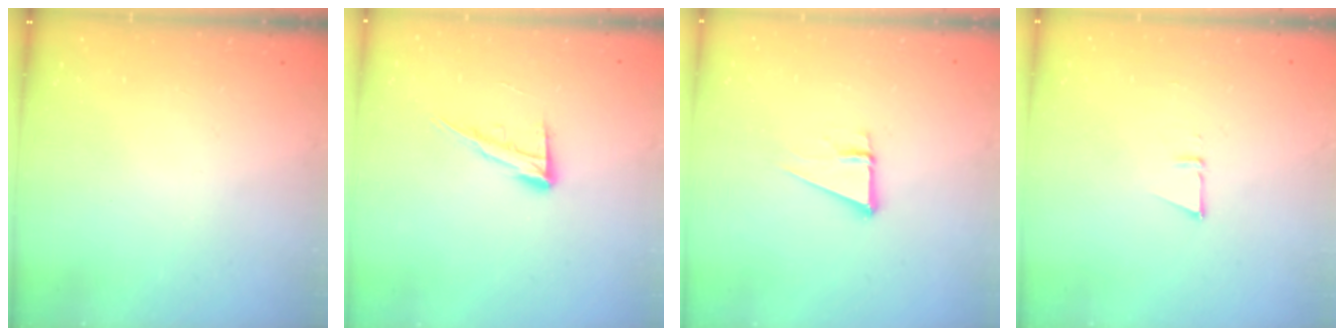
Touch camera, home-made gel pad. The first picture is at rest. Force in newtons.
{"total": 10.6, "press": 10.5, "slide": 1.6}
{"total": 3.6, "press": 3.6, "slide": 0.3}
{"total": 3.0, "press": 2.9, "slide": 0.8}